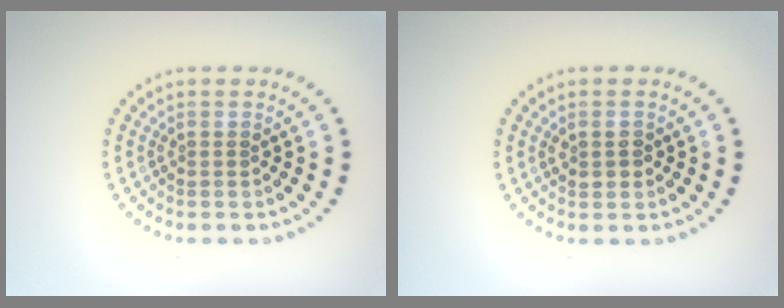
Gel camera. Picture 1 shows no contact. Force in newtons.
{"total": 1.5, "press": 1.4, "slide": 0.4}